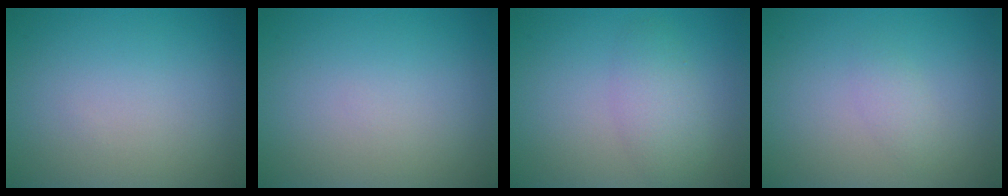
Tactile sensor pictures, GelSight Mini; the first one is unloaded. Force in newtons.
{"total": 0.0}
{"total": 2.7, "press": 2.7, "slide": 0.0}
{"total": 1.2, "press": 1.2, "slide": 0.1}